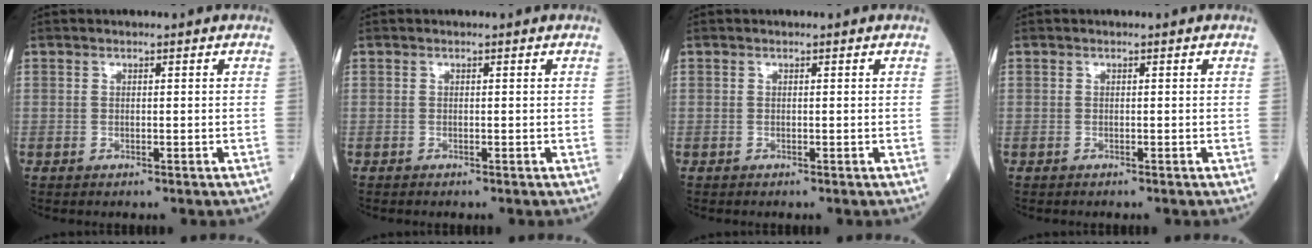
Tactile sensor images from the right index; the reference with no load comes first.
{"total": 0.0}
{"total": 0.0}
{"total": 0.0}